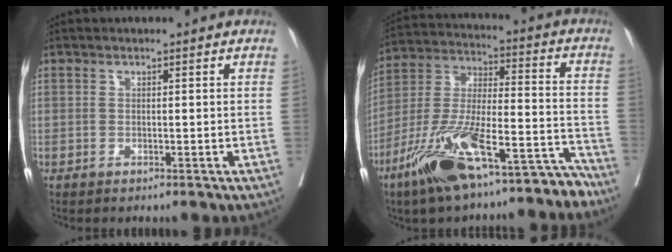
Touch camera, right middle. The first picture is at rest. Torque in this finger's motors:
{"motor_torque": [1.20, -0.94, 0.35, 0.21]}